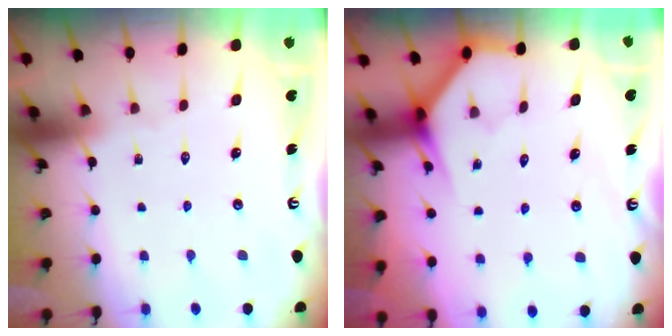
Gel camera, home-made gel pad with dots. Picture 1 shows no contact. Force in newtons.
{"total": 4.0, "press": 3.9, "slide": 0.4}